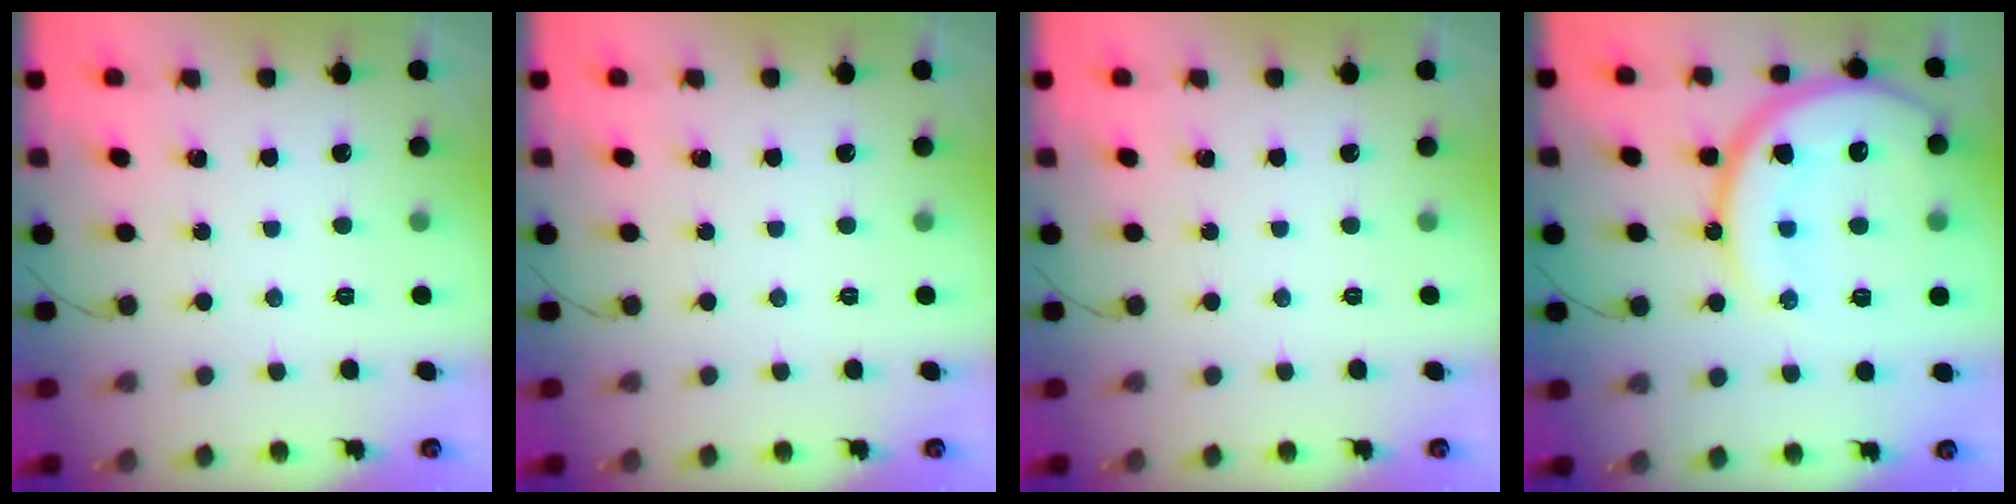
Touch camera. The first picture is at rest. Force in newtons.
{"total": 0.0}
{"total": 0.0}
{"total": 21.0, "press": 20.9, "slide": 2.2}